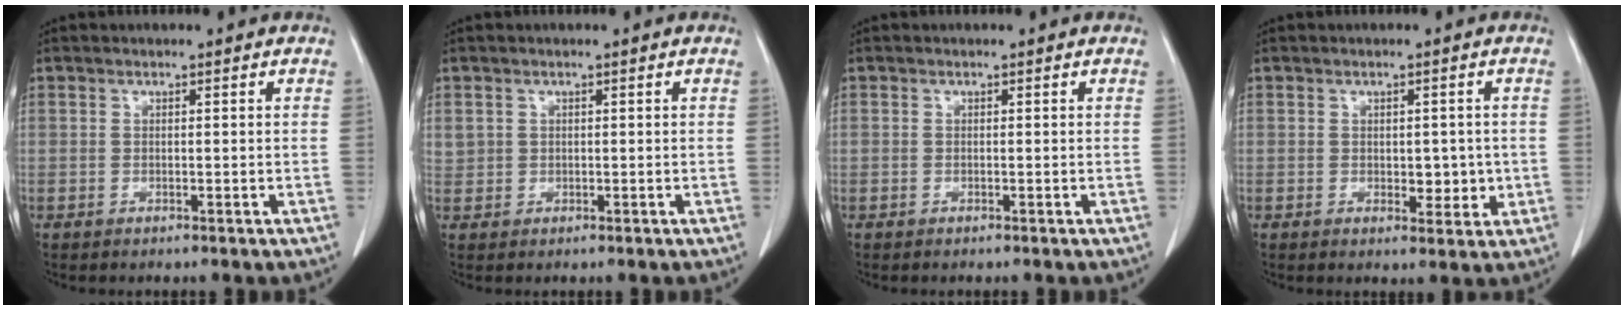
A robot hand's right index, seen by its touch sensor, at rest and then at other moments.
{"total": 1.9, "force": [0.7, 1.8, 0.3], "torque": [0.009, 0.011, 0.017]}
{"total": 0.0}
{"total": 3.6, "force": [-0.1, 2.2, 2.9], "torque": [-0.026, -0.001, 0.008]}